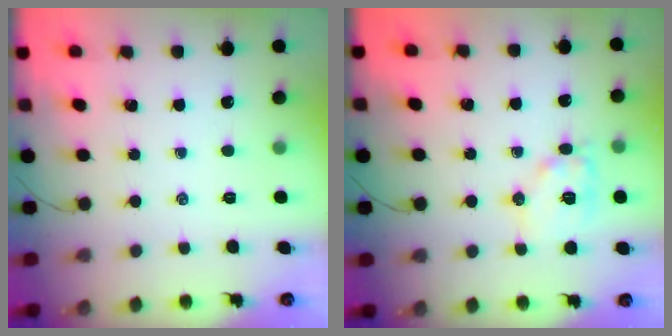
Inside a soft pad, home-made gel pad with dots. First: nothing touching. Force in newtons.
{"total": 11.4, "press": 11.4, "slide": 0.5}